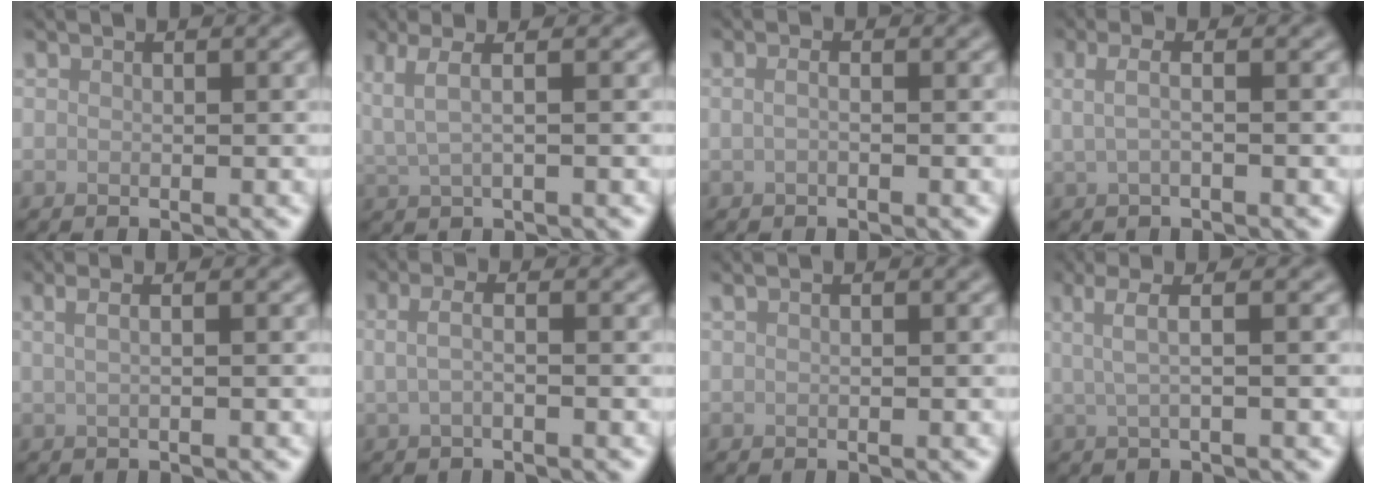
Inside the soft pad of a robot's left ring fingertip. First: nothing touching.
{"total": 2.8, "force": [1.2, 0.7, 2.4], "torque": [-0.049, 0.000, 0.019]}
{"total": 0.9, "force": [0.0, 0.3, 0.8], "torque": [-0.020, -0.005, -0.005]}
{"total": 2.1, "force": [0.1, 0.8, 2.0], "torque": [-0.039, 0.001, -0.001]}
{"total": 3.2, "force": [1.3, 1.6, 2.4], "torque": [-0.028, 0.011, -0.006]}
{"total": 1.8, "force": [-0.1, 0.6, 1.7], "torque": [-0.035, 0.000, -0.005]}
{"total": 1.1, "force": [0.6, 0.5, 0.8], "torque": [-0.013, 0.005, 0.006]}
{"total": 2.9, "force": [0.8, 0.8, 2.7], "torque": [-0.043, 0.002, 0.009]}